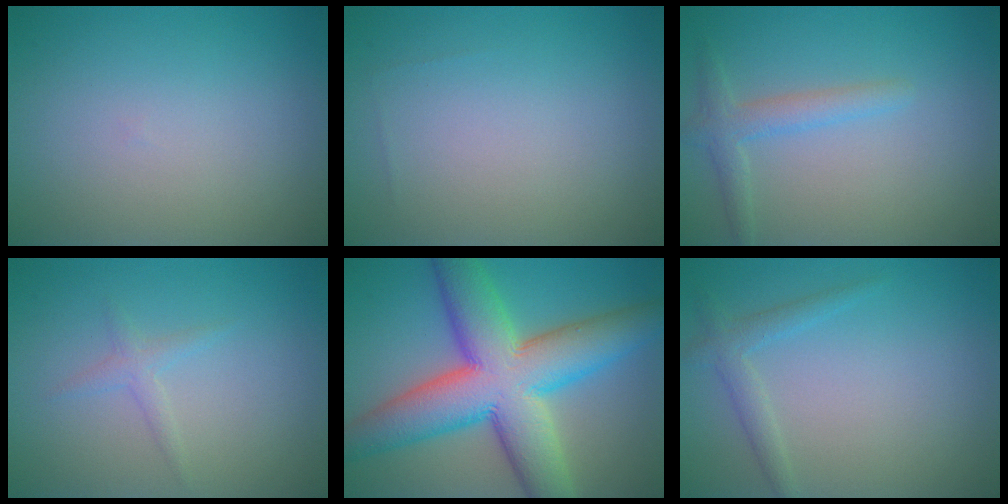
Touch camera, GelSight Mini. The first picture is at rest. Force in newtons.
{"total": 0.0}
{"total": 2.3, "press": 2.3, "slide": 0.2}
{"total": 1.2, "press": 1.2, "slide": 0.1}
{"total": 12.5, "press": 12.5, "slide": 0.5}
{"total": 1.8, "press": 1.8, "slide": 0.1}